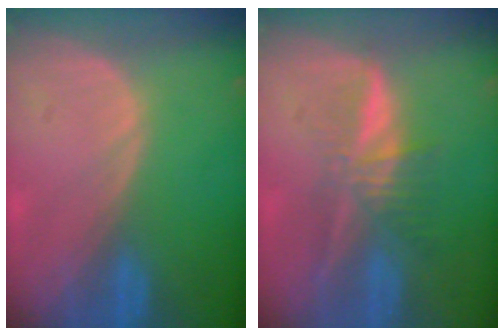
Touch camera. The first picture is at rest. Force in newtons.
{"total": 6.1, "press": 5.4, "slide": 2.7}